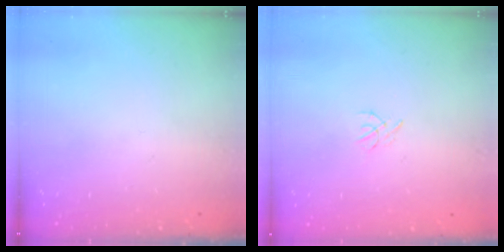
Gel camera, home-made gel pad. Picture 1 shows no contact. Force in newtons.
{"total": 0.8, "press": 0.7, "slide": 0.3}